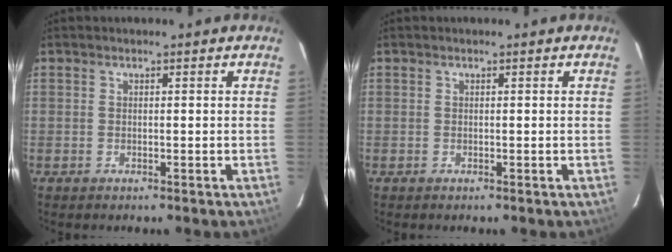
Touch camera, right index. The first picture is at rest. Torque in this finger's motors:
{"motor_torque": [0.00, 0.00, 0.00, 0.00]}